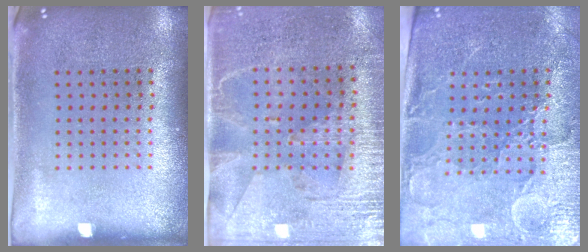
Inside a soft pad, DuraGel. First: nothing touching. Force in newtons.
{"total": 2.9, "press": 2.6, "slide": 1.4}
{"total": 3.5, "press": 3.3, "slide": 1.1}